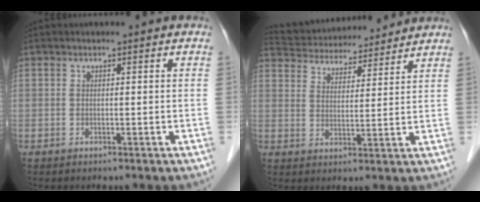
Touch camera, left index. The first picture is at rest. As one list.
[{"total": 15.5, "force": [14.5, 3.6, 4.2], "torque": [-0.078, 0.032, 0.224]}]